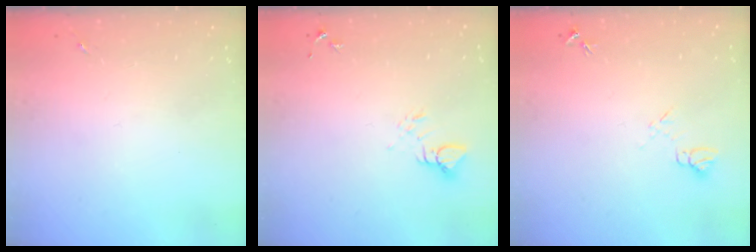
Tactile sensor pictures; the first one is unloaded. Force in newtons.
{"total": 3.8, "press": 3.8, "slide": 0.2}
{"total": 7.1, "press": 7.1, "slide": 0.7}